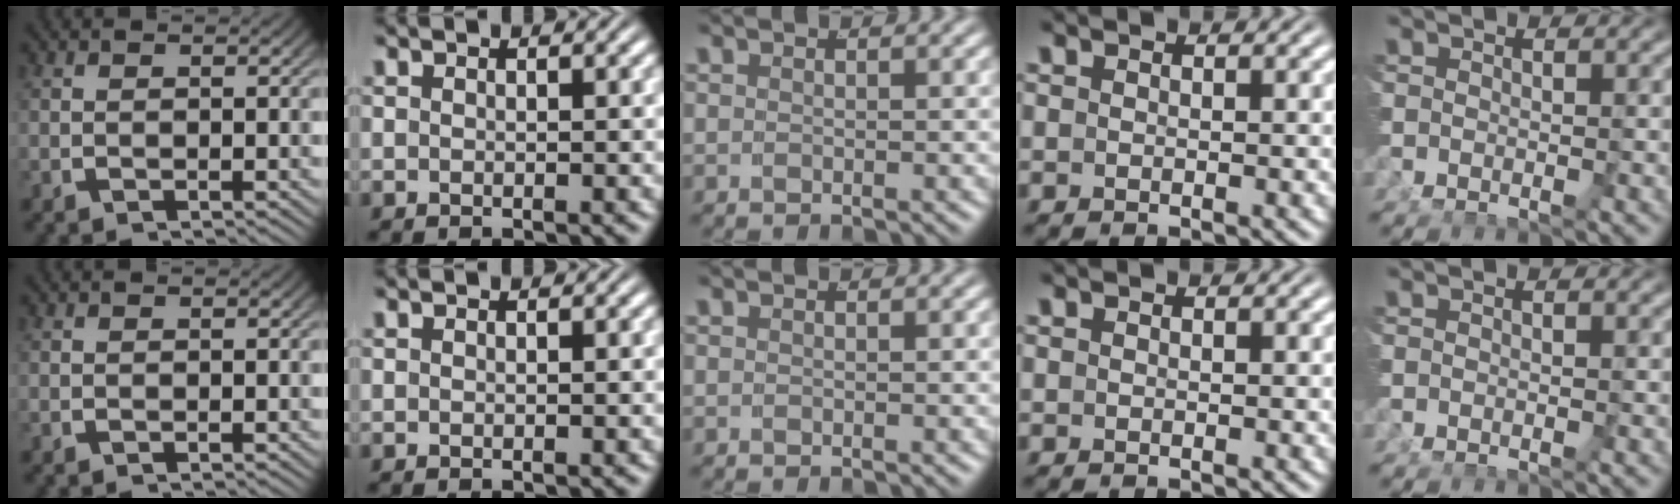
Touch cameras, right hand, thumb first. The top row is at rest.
{}